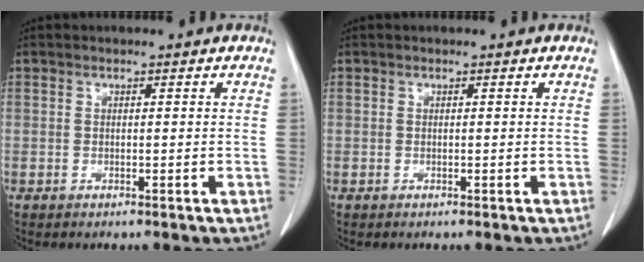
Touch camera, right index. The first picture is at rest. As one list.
[{"total": 0.0}]